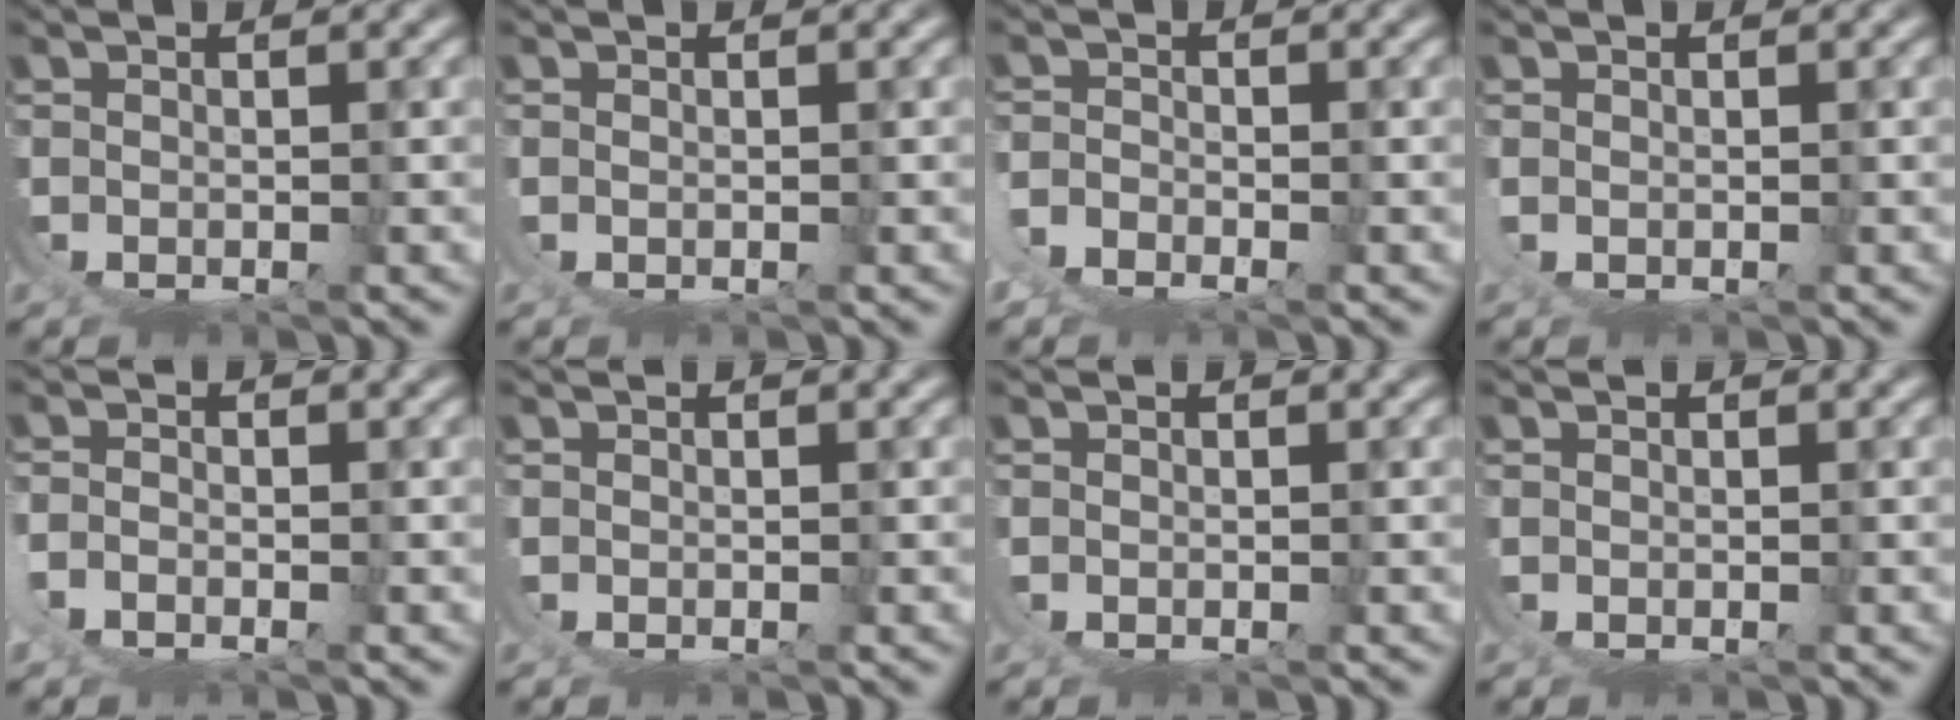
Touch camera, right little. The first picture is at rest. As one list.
[{"total": 0.8, "force": [0.4, -0.5, 0.6], "torque": [-0.015, -0.004, 0.009]}, {"total": 1.6, "force": [-1.0, 0.9, 0.9], "torque": [-0.020, -0.002, -0.024]}, {"total": 0.7, "force": [0.3, -0.4, 0.5], "torque": [-0.019, -0.009, 0.011]}, {"total": 1.2, "force": [-0.6, 0.1, 1.1], "torque": [-0.030, -0.005, -0.009]}, {"total": 0.0}, {"total": 0.6, "force": [0.2, -0.2, 0.5], "torque": [-0.012, -0.002, 0.005]}, {"total": 0.0}]